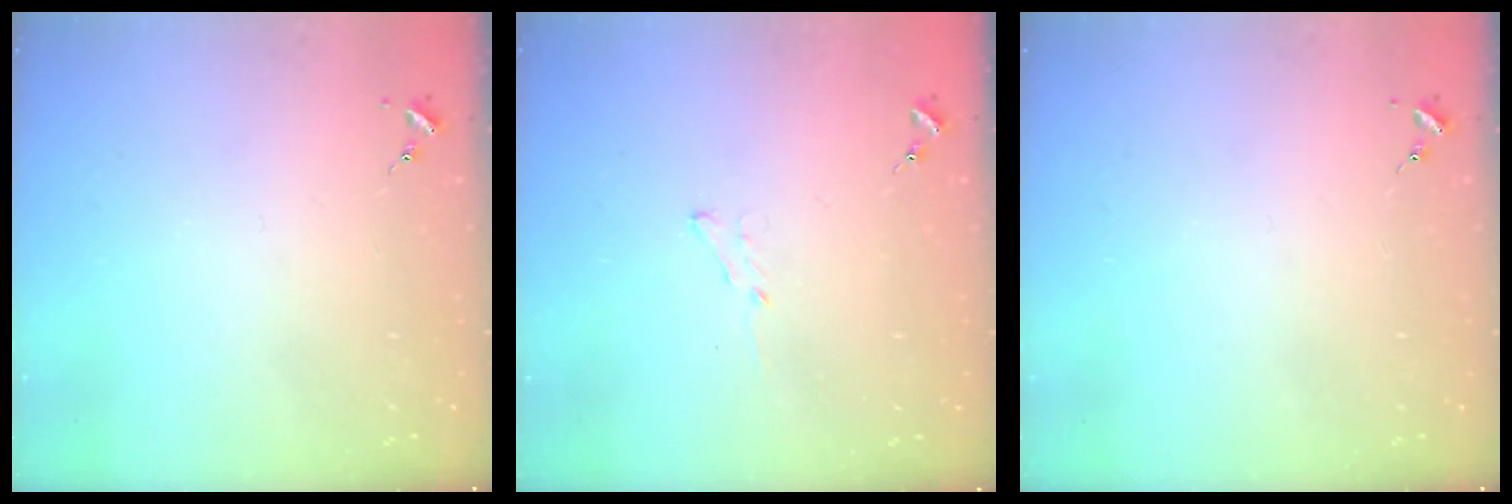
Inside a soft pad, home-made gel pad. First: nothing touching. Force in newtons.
{"total": 3.8, "press": 3.7, "slide": 0.4}
{"total": 0.0}